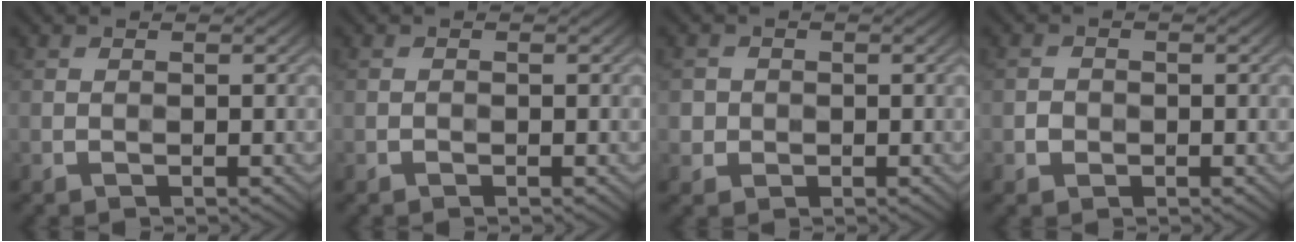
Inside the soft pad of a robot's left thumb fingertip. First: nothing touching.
{"total": 0.0}
{"total": 2.0, "force": [-0.1, 1.9, 0.3], "torque": [-0.005, -0.006, -0.001]}
{"total": 1.3, "force": [-0.4, 1.2, 0.4], "torque": [-0.003, -0.003, -0.011]}